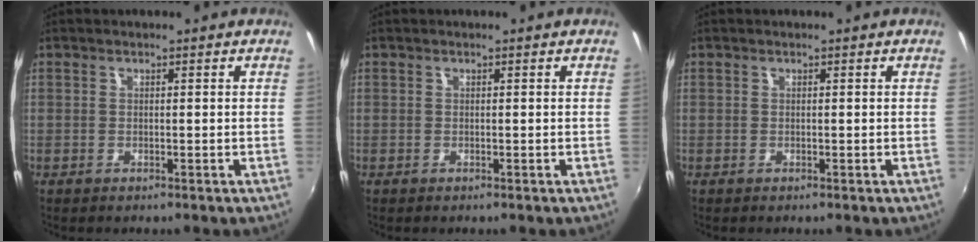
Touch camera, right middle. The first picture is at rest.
{"total": 0.0}
{"total": 0.0}